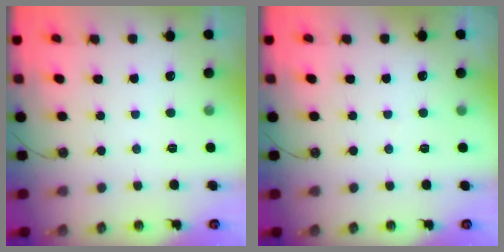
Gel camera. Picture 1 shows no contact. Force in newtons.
{"total": 1.4, "press": 1.4, "slide": 0.1}